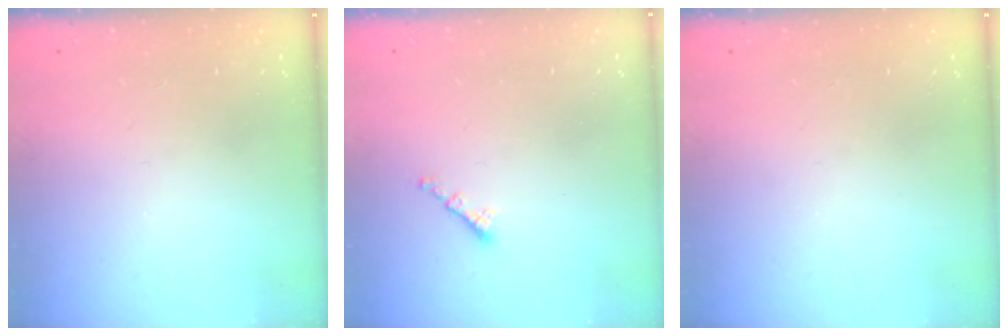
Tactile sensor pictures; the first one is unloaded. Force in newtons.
{"total": 1.3, "press": 1.2, "slide": 0.5}
{"total": 0.0}